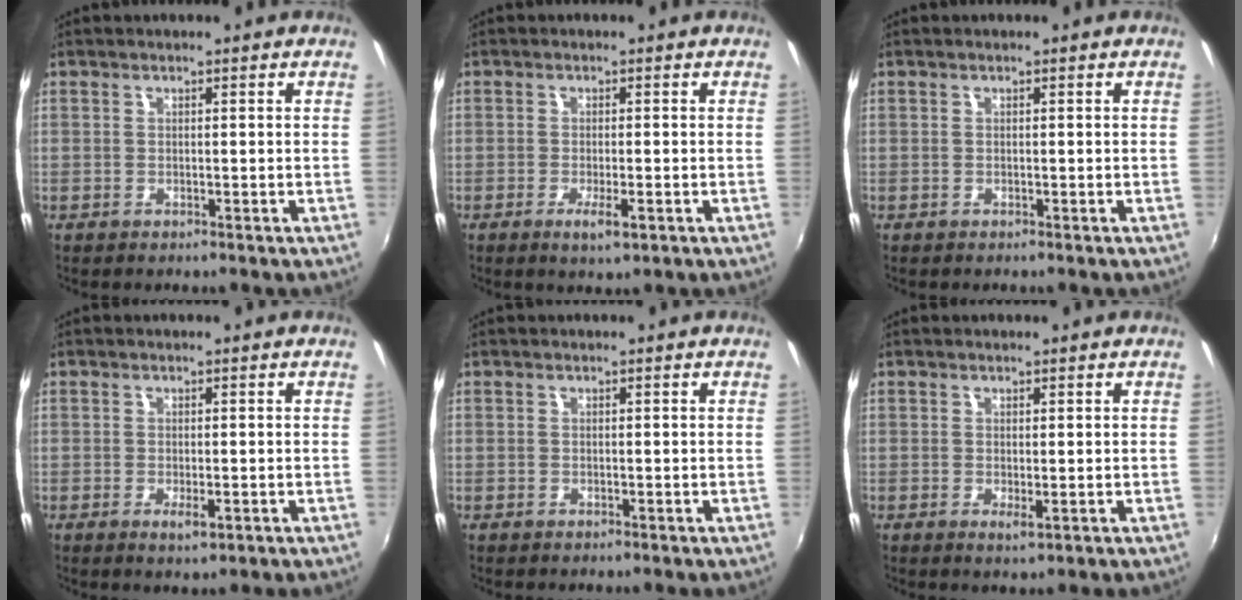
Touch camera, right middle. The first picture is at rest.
{"total": 3.3, "force": [-1.4, 0.5, 3.0], "torque": [-0.058, -0.008, -0.023]}
{"total": 0.0}
{"total": 2.1, "force": [-0.6, 0.7, 1.9], "torque": [-0.034, -0.006, -0.007]}
{"total": 0.0}
{"total": 1.3, "force": [0.2, 0.1, 1.3], "torque": [-0.023, -0.003, 0.003]}